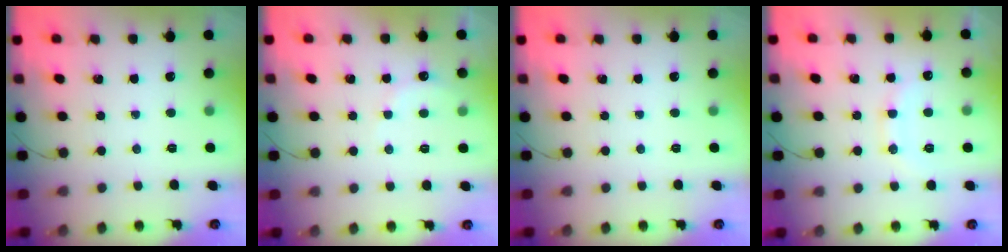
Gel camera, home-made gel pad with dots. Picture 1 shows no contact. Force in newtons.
{"total": 5.4, "press": 5.3, "slide": 1.4}
{"total": 0.0}
{"total": 10.2, "press": 10.2, "slide": 0.9}